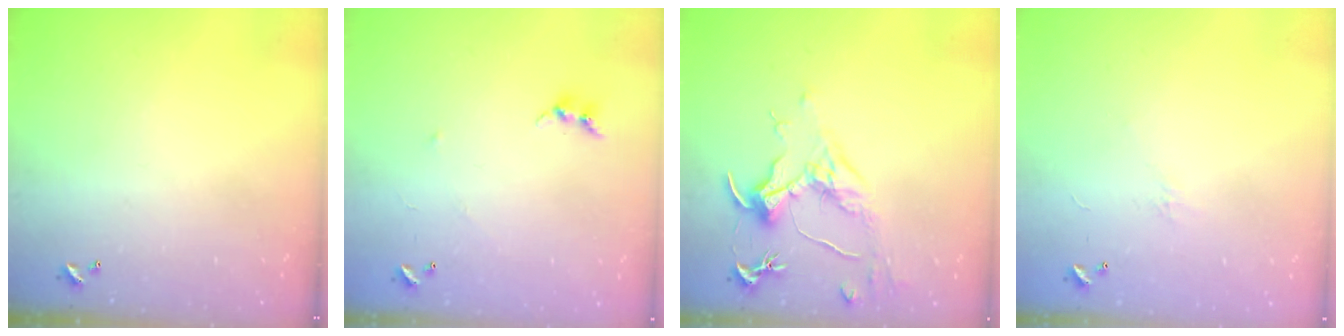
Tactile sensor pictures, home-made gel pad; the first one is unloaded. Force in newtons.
{"total": 5.3, "press": 5.3, "slide": 0.8}
{"total": 1.6, "press": 1.4, "slide": 0.7}
{"total": 5.6, "press": 5.5, "slide": 0.9}